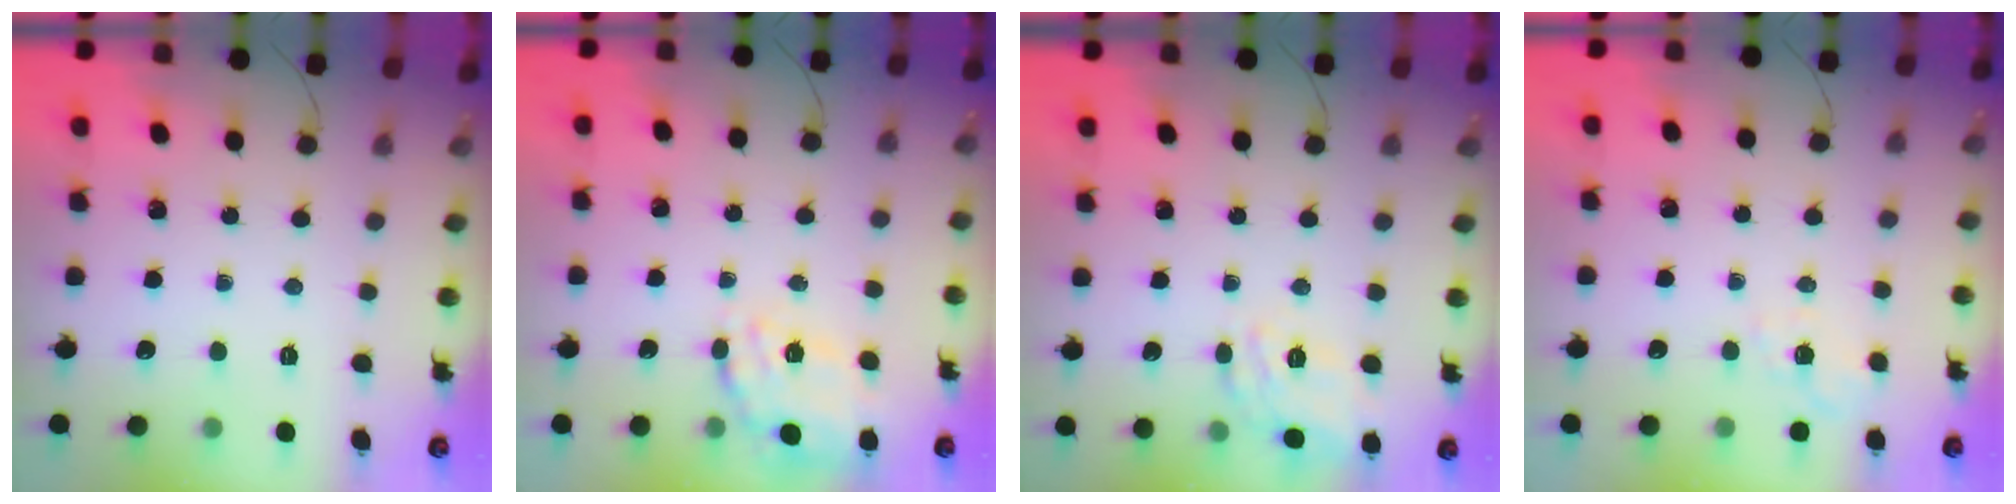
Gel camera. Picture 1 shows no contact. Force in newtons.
{"total": 17.9, "press": 17.6, "slide": 3.4}
{"total": 10.1, "press": 10.0, "slide": 1.2}
{"total": 2.2, "press": 1.6, "slide": 1.6}